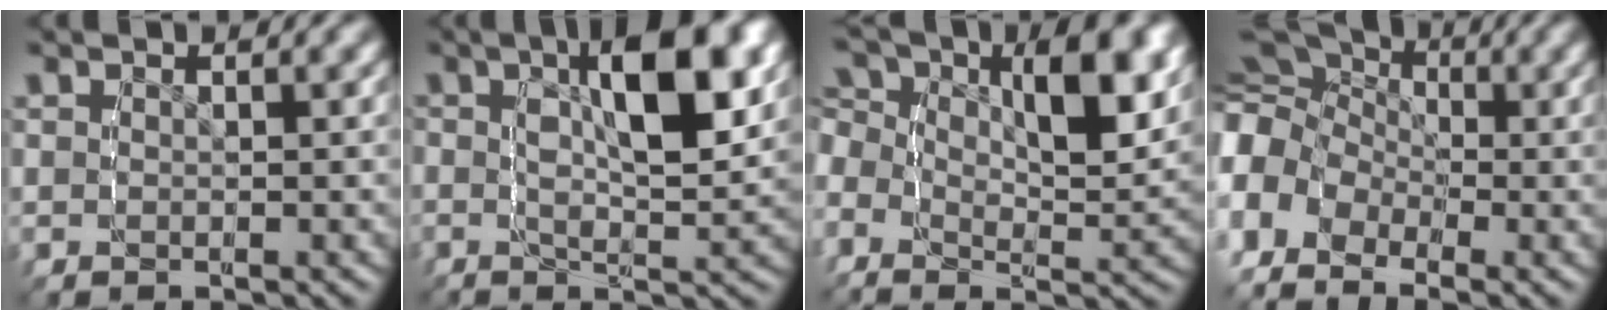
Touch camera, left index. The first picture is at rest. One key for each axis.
{"total": 7.6, "fx": 1.3, "fy": 2.5, "fz": 7.1, "tx": -0.114, "ty": 0.008, "tz": 0.013}
{"total": 7.2, "fx": 1.3, "fy": 4.8, "fz": 5.2, "tx": -0.099, "ty": -0.011, "tz": 0.009}
{"total": 10.3, "fx": 0.0, "fy": 8.9, "fz": 5.1, "tx": -0.110, "ty": -0.012, "tz": -0.016}